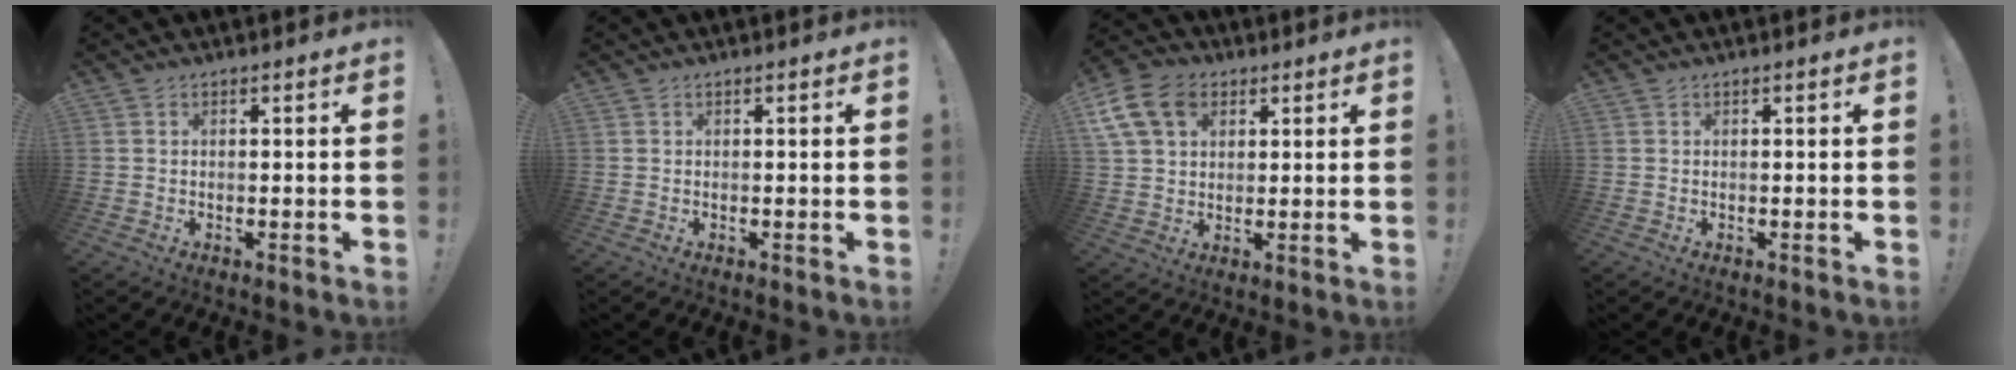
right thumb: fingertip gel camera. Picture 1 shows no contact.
{"total": 0.0}
{"total": 13.7, "force": [5.7, 9.7, 7.7], "torque": [-0.137, -0.022, 0.114]}
{"total": 0.0}